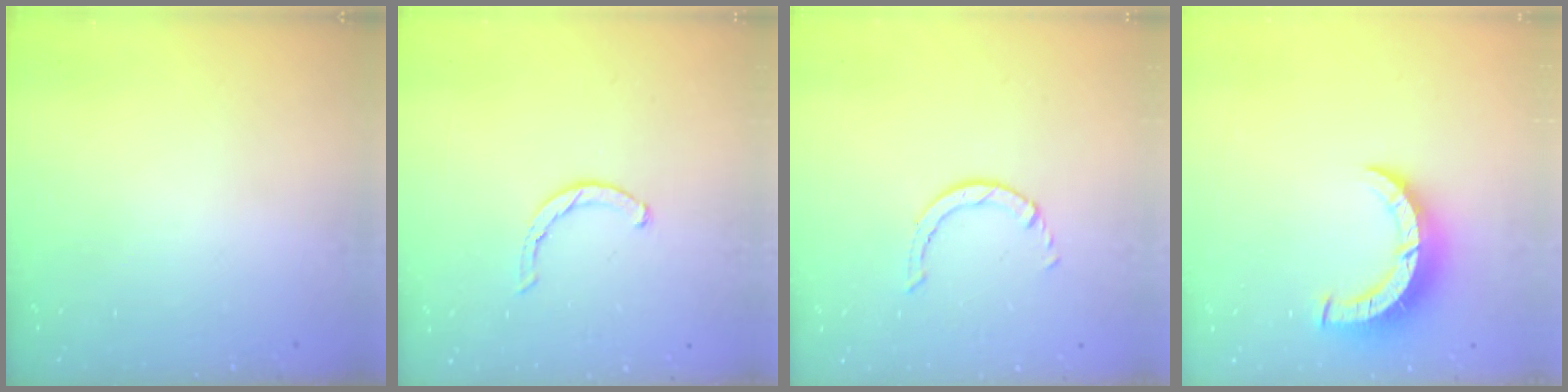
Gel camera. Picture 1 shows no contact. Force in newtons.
{"total": 1.8, "press": 1.8, "slide": 0.3}
{"total": 0.8, "press": 0.7, "slide": 0.2}
{"total": 8.3, "press": 8.3, "slide": 0.6}